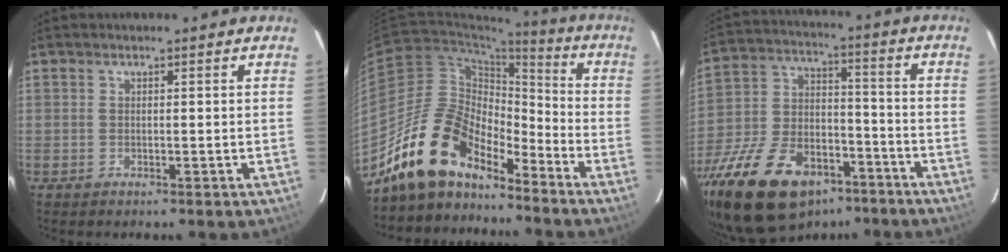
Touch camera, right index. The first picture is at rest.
{"total": 16.1, "force": [-13.4, 6.1, 6.6], "torque": [-0.126, 0.012, -0.245]}
{"total": 26.8, "force": [-17.4, 13.7, 15.0], "torque": [-0.317, -0.008, -0.275]}